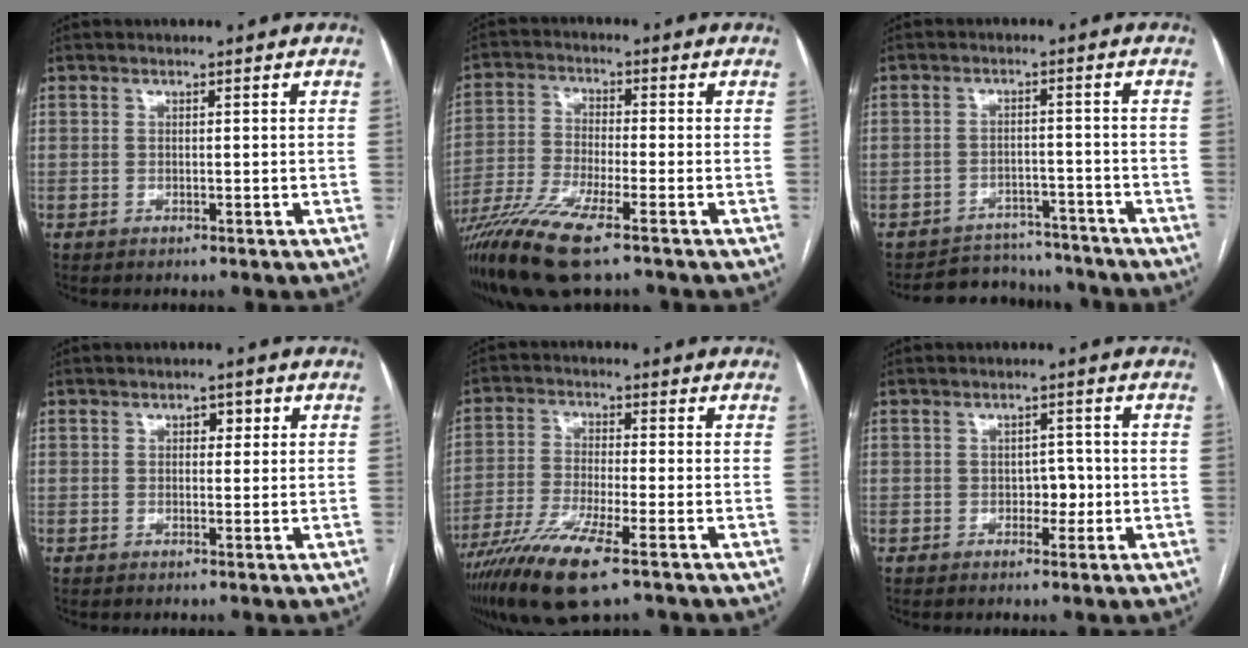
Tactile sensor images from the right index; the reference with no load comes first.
{"total": 12.3, "force": [-8.0, 1.2, 9.3], "torque": [-0.184, -0.026, -0.150]}
{"total": 8.7, "force": [-8.3, 2.8, -0.1], "torque": [0.014, 0.016, -0.113]}
{"total": 2.0, "force": [0.7, 1.2, 1.4], "torque": [-0.017, 0.012, 0.007]}
{"total": 10.9, "force": [-6.6, 0.8, 8.6], "torque": [-0.172, -0.026, -0.122]}
{"total": 2.7, "force": [-0.6, 1.8, 2.0], "torque": [-0.019, 0.006, -0.008]}